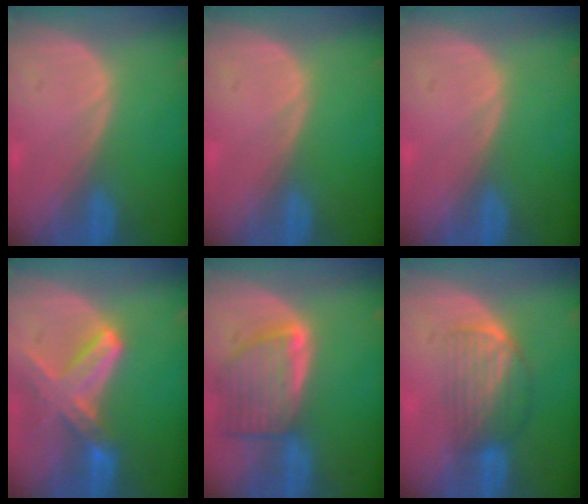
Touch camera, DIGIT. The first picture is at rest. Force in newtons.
{"total": 0.0}
{"total": 0.0}
{"total": 8.0, "press": 7.0, "slide": 3.8}
{"total": 7.9, "press": 7.2, "slide": 3.3}
{"total": 6.7, "press": 5.8, "slide": 3.5}